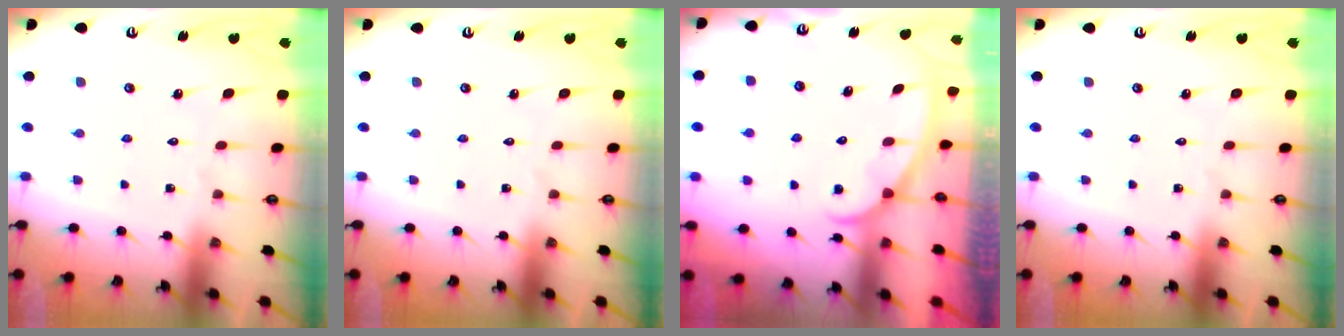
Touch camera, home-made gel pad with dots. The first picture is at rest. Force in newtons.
{"total": 0.0}
{"total": 1.5, "press": 1.4, "slide": 0.2}
{"total": 0.0}